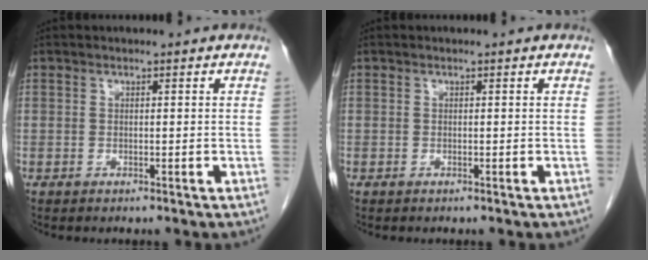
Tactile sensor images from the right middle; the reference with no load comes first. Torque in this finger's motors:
{"motor_torque": [0.20, -0.24, 0.08, 0.01]}